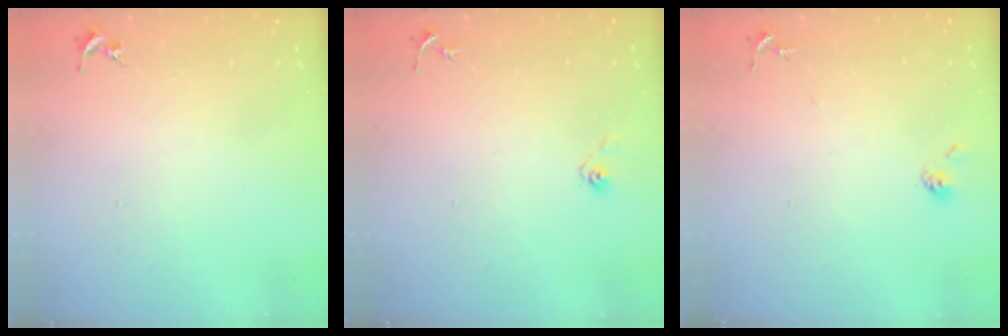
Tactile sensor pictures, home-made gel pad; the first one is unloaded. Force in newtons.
{"total": 3.6, "press": 2.9, "slide": 2.1}
{"total": 5.9, "press": 5.9, "slide": 0.5}